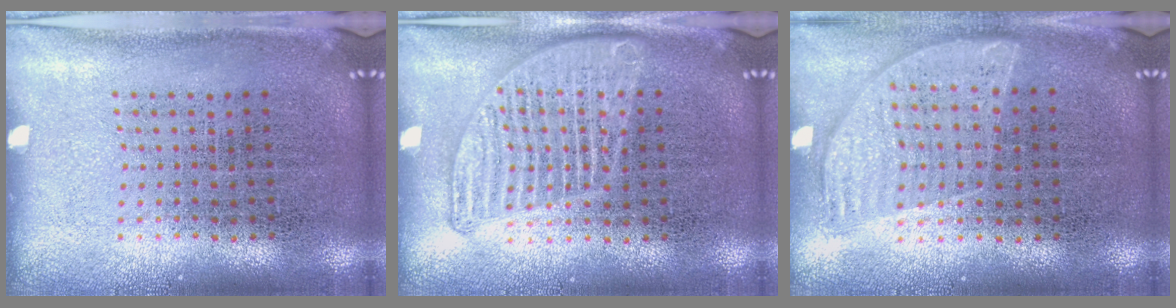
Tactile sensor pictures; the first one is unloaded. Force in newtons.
{"total": 1.3, "press": 1.3, "slide": 0.2}
{"total": 0.9, "press": 0.8, "slide": 0.3}